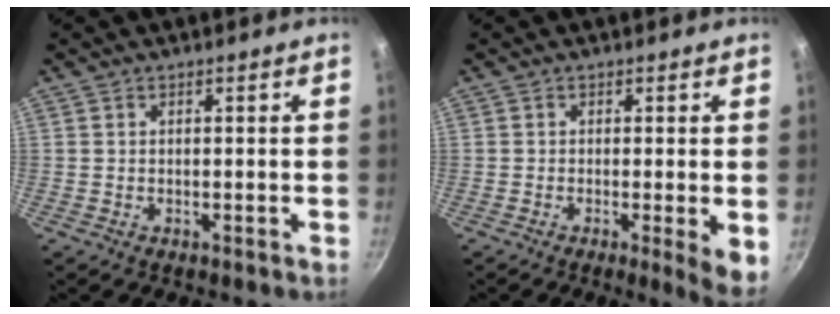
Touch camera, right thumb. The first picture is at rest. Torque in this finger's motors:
{"motor_torque": [-0.07, 0.17, -0.11, 0.01, 0.05]}